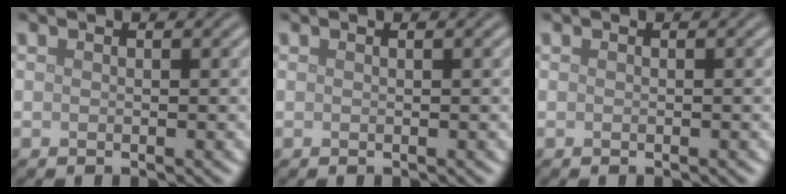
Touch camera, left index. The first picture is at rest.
{"total": 0.0}
{"total": 0.0}